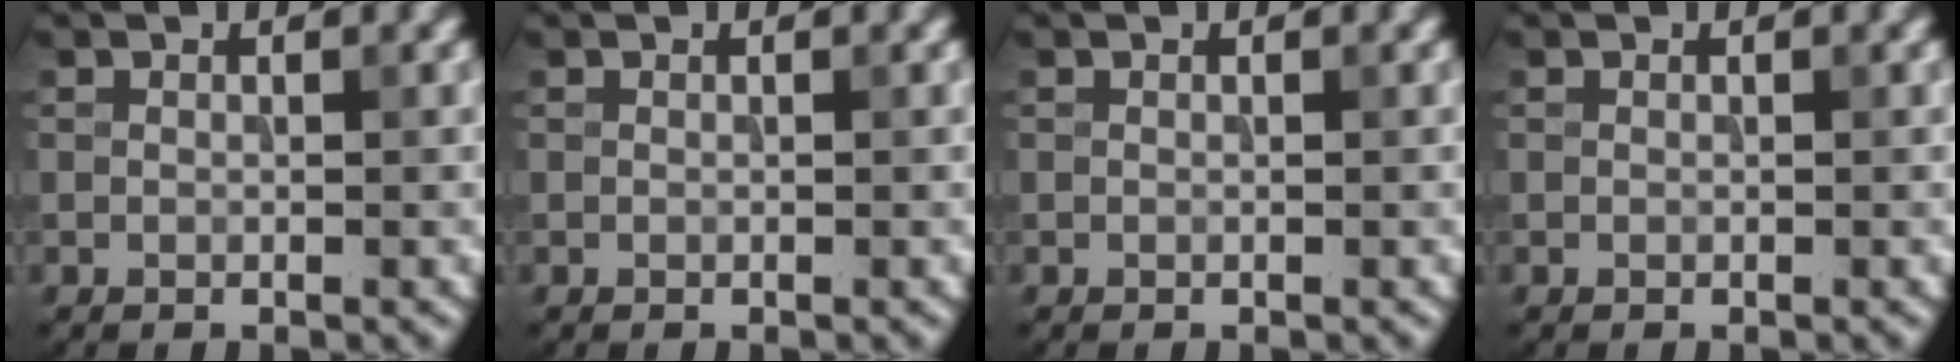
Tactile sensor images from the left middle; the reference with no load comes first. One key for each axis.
{"total": 0.0}
{"total": 0.0}
{"total": 0.0}